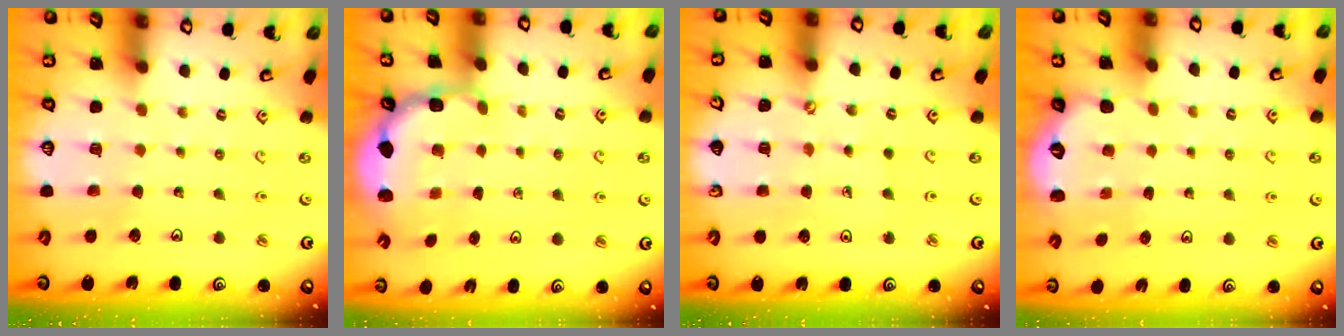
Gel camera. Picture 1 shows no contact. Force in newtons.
{"total": 2.7, "press": 2.4, "slide": 1.4}
{"total": 0.6, "press": 0.6, "slide": 0.1}
{"total": 2.0, "press": 0.6, "slide": 1.9}